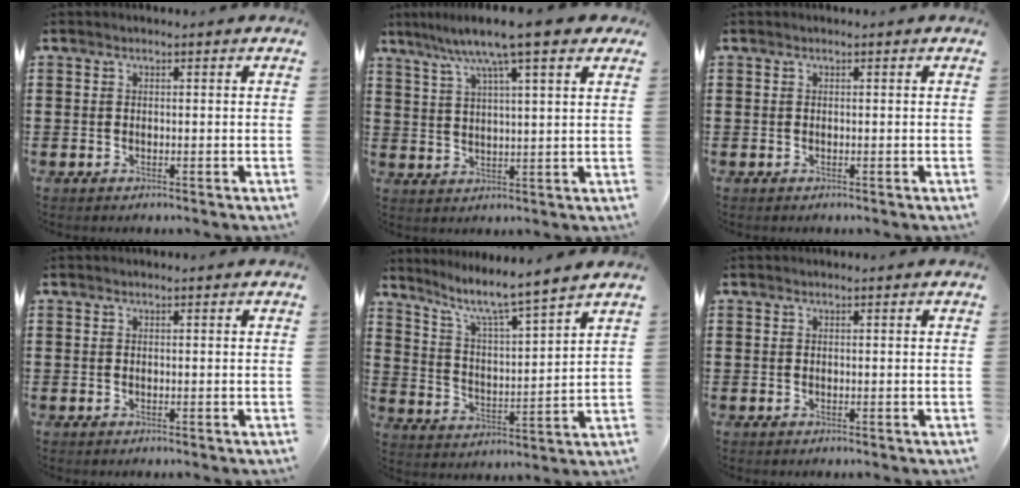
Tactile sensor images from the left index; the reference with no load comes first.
{"total": 9.7, "force": [7.1, 1.0, 6.6], "torque": [-0.141, -0.018, 0.119]}
{"total": 0.0}
{"total": 0.0}
{"total": 6.3, "force": [5.5, -0.4, 3.0], "torque": [-0.083, -0.043, 0.086]}
{"total": 0.0}